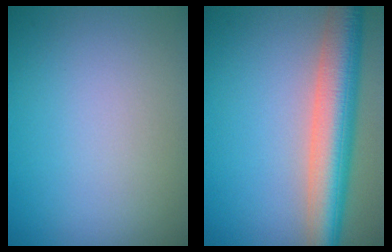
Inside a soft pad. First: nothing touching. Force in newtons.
{"total": 7.7, "press": 7.7, "slide": 0.4}